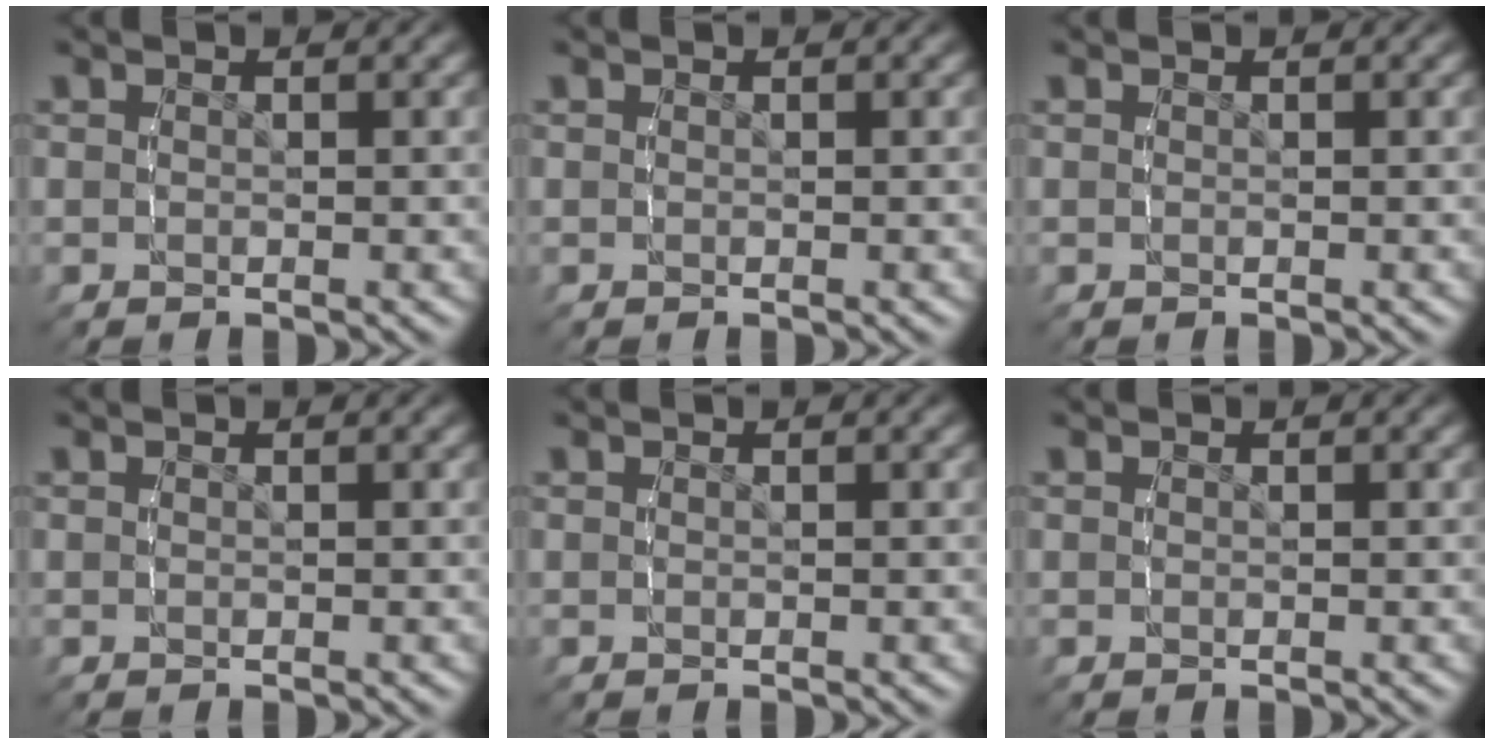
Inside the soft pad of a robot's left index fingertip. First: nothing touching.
{"total": 0.0}
{"total": 0.0}
{"total": 0.0}
{"total": 0.0}
{"total": 0.0}